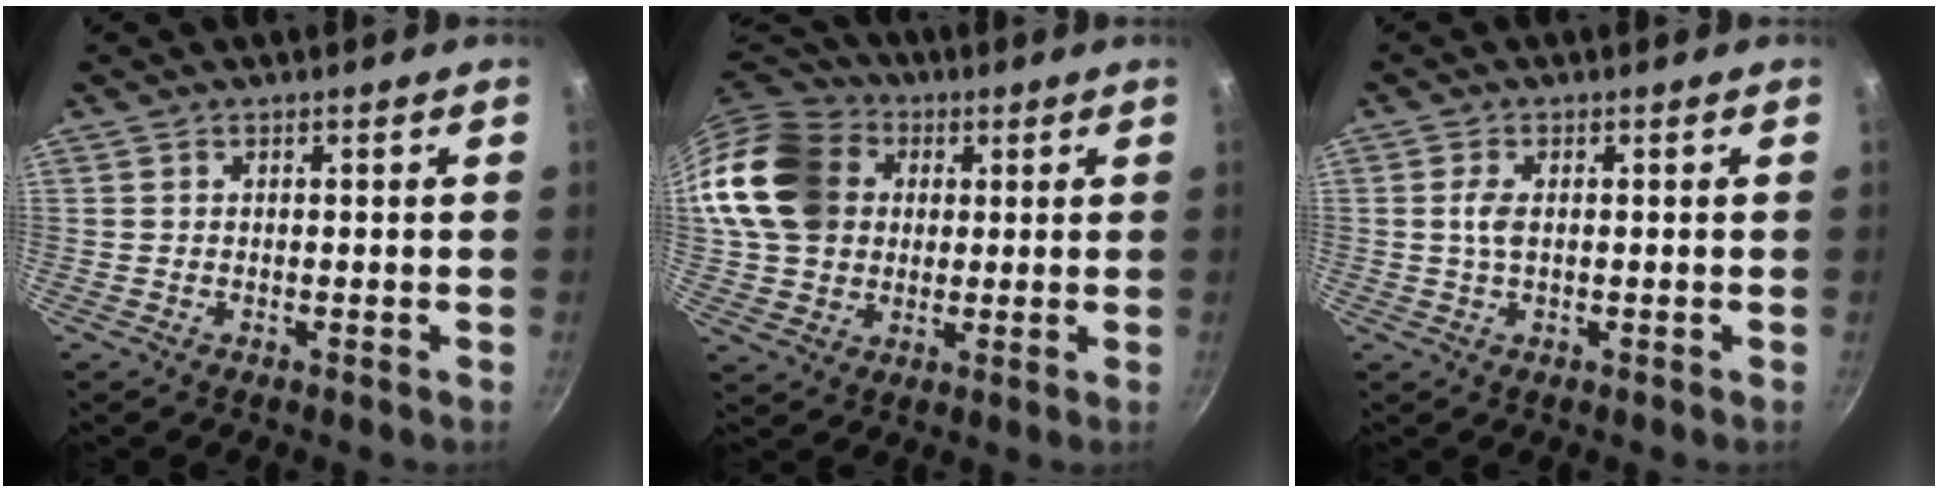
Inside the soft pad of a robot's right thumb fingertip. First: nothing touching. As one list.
[{"total": 19.2, "force": [4.0, 15.7, 10.2], "torque": [-0.187, 0.025, 0.070]}, {"total": 2.9, "force": [0.3, 1.5, 2.5], "torque": [-0.055, 0.002, 0.005]}]